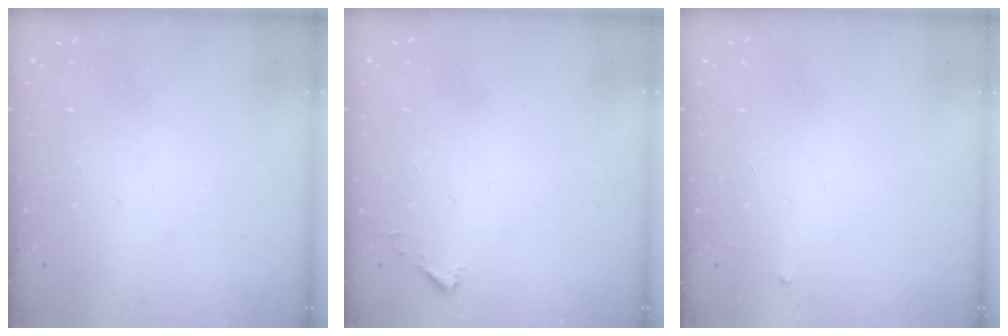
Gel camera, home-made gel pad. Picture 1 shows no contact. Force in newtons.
{"total": 2.3, "press": 2.3, "slide": 0.2}
{"total": 2.6, "press": 2.6, "slide": 0.4}